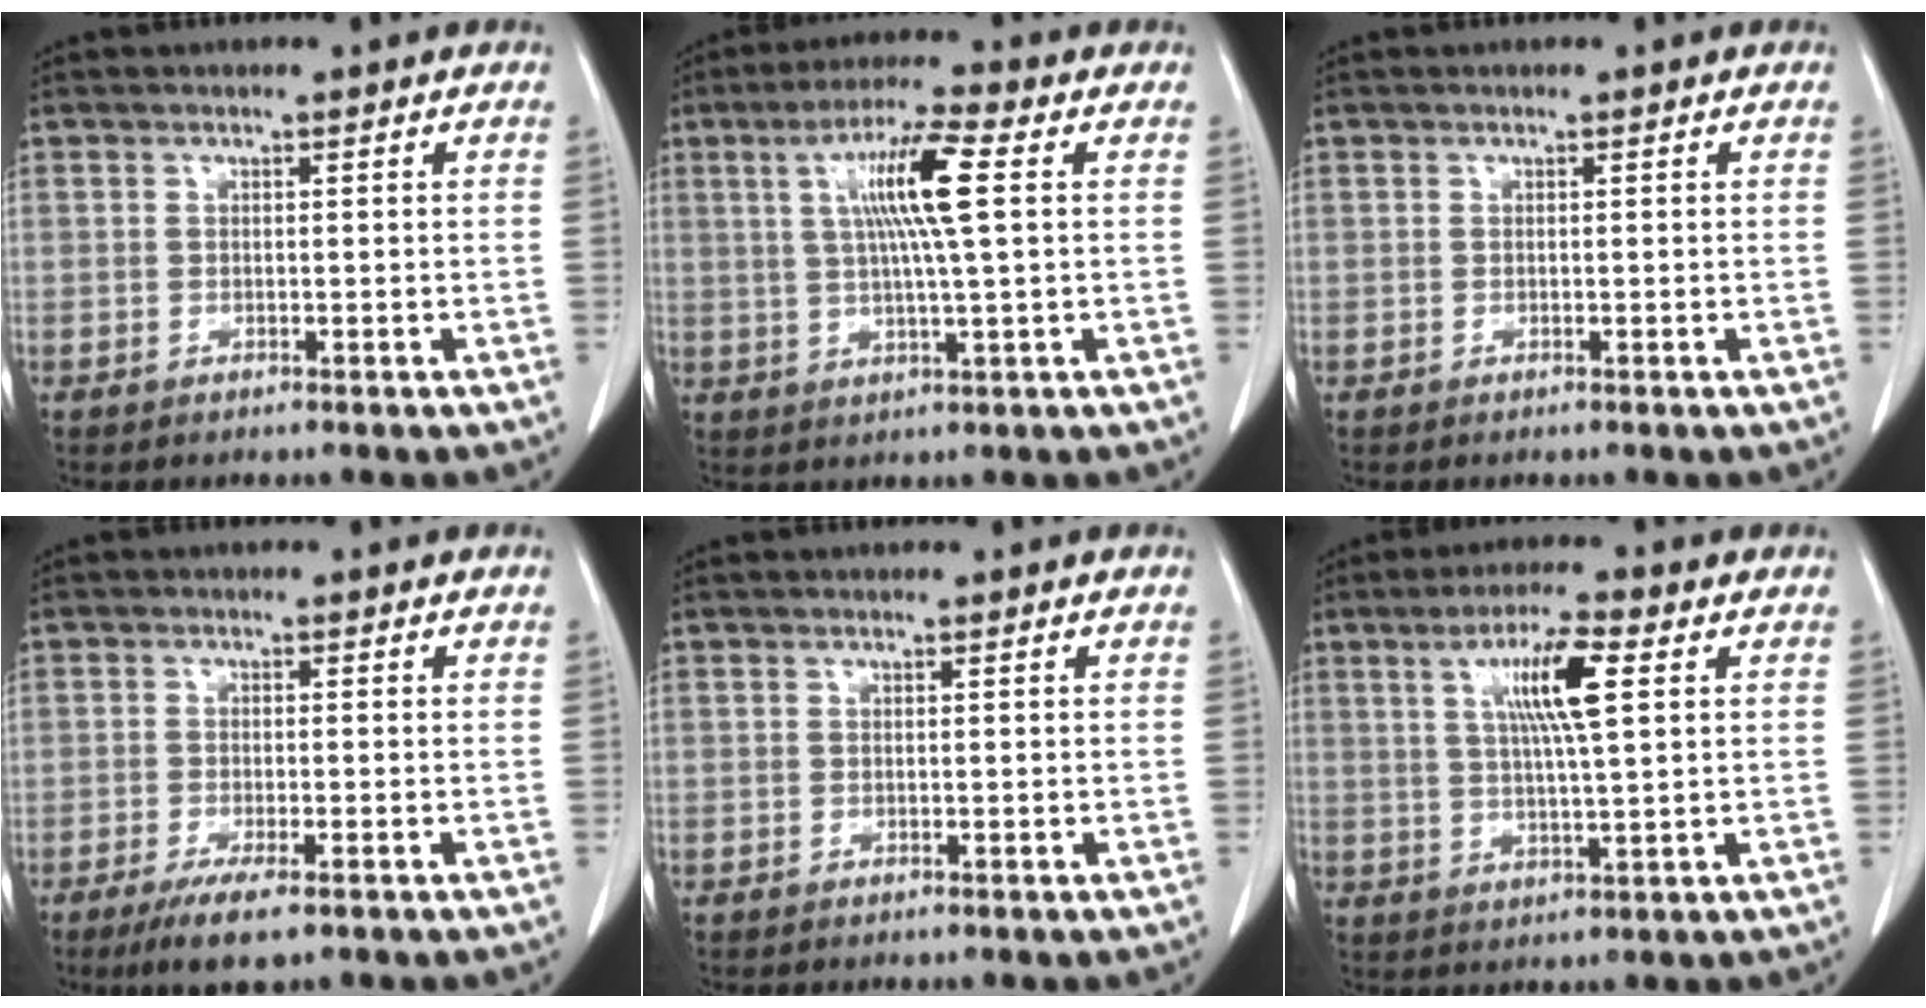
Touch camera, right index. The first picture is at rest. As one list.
[{"total": 9.7, "force": [2.2, -0.1, 9.4], "torque": [-0.174, 0.006, 0.039]}, {"total": 0.0}, {"total": 5.3, "force": [-3.4, 0.9, 4.0], "torque": [-0.074, -0.013, -0.054]}, {"total": 0.0}, {"total": 8.4, "force": [2.7, 0.5, 7.9], "torque": [-0.144, 0.005, 0.048]}]